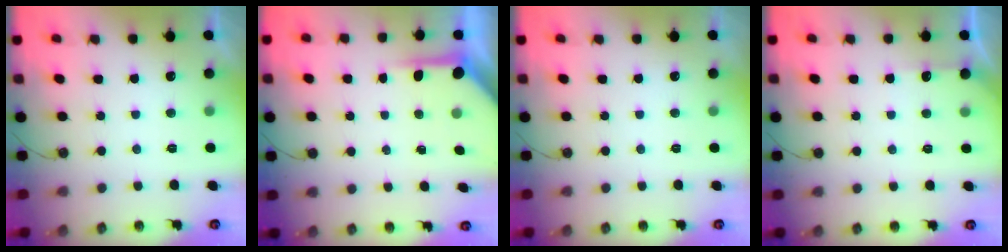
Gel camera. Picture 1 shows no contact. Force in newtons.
{"total": 4.3, "press": 4.3, "slide": 0.4}
{"total": 0.0}
{"total": 3.4, "press": 3.4, "slide": 0.5}